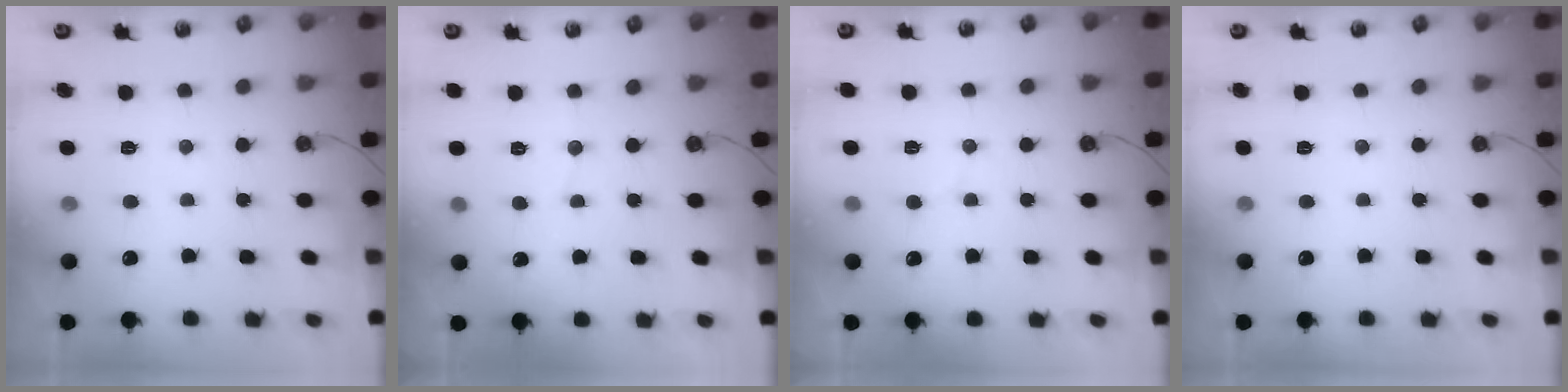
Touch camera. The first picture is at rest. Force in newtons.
{"total": 2.6, "press": 2.6, "slide": 0.3}
{"total": 2.7, "press": 2.7, "slide": 0.2}
{"total": 0.0}